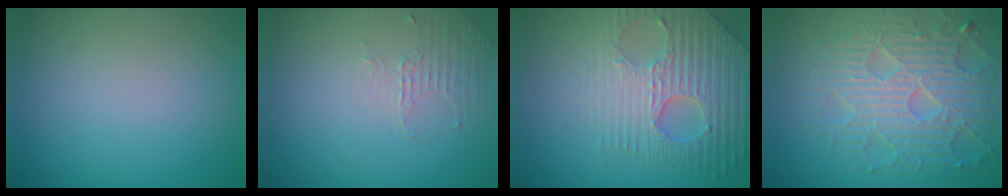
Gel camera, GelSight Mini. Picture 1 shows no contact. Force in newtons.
{"total": 1.2, "press": 0.4, "slide": 1.1}
{"total": 7.3, "press": 5.4, "slide": 4.9}
{"total": 7.0, "press": 5.7, "slide": 4.0}